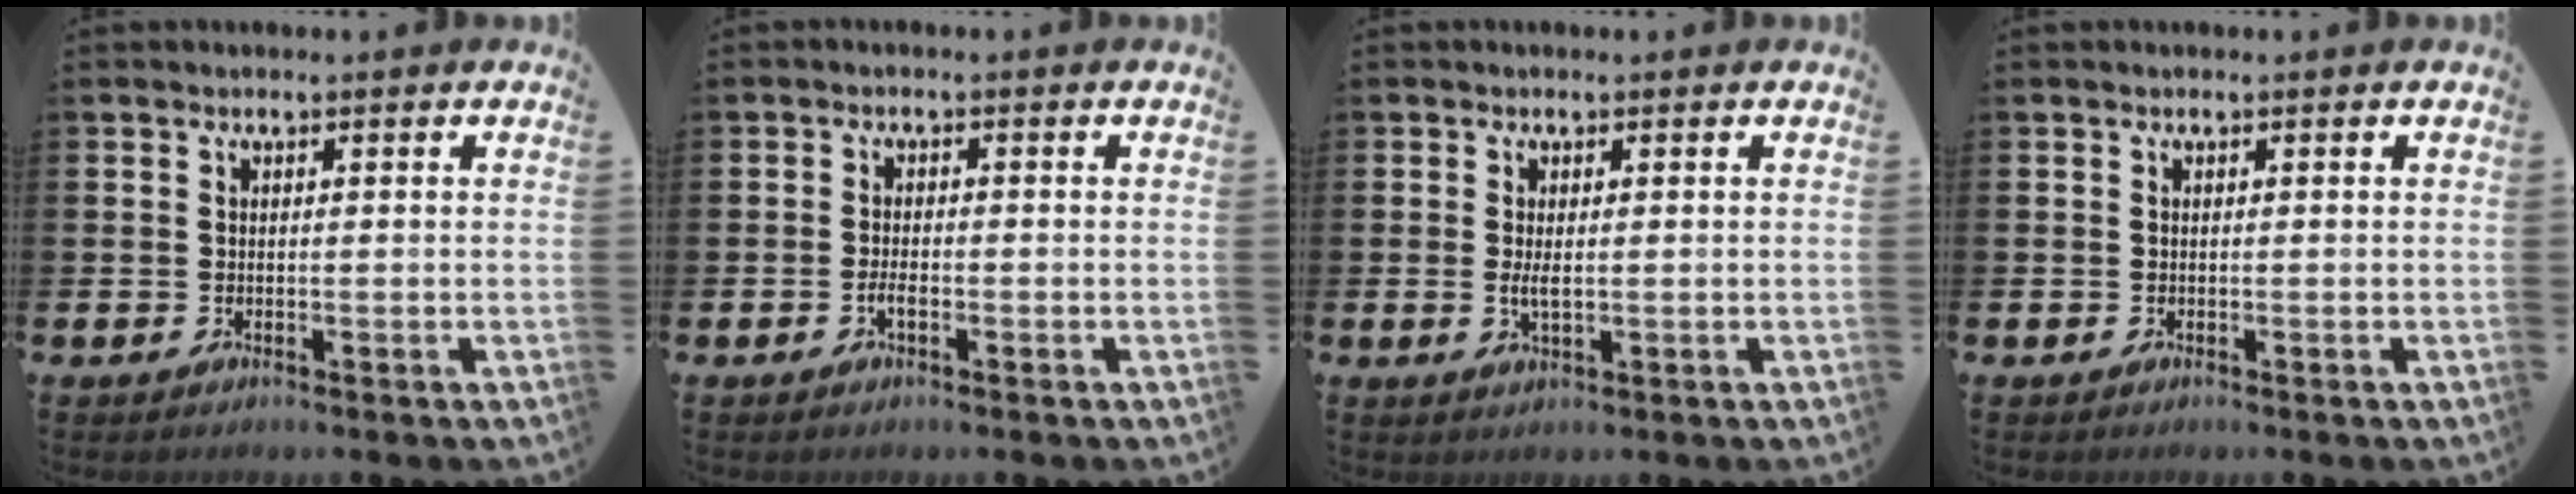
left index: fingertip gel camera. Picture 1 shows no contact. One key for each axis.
{"total": 1.7, "fx": -0.7, "fy": 0.7, "fz": 1.4, "tx": -0.028, "ty": 0.000, "tz": -0.013}
{"total": 2.1, "fx": 0.1, "fy": 0.7, "fz": 1.9, "tx": -0.030, "ty": -0.003, "tz": 0.000}
{"total": 0.0}